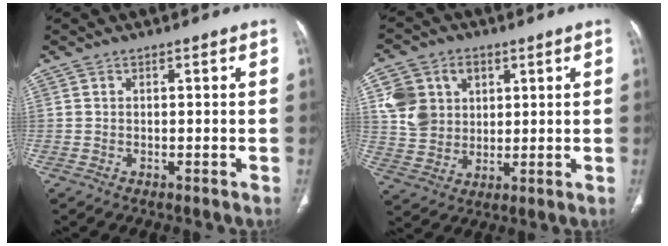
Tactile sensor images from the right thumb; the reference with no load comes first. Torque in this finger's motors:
{"motor_torque": [1.02, 1.27, 0.83, 0.59, 0.05]}